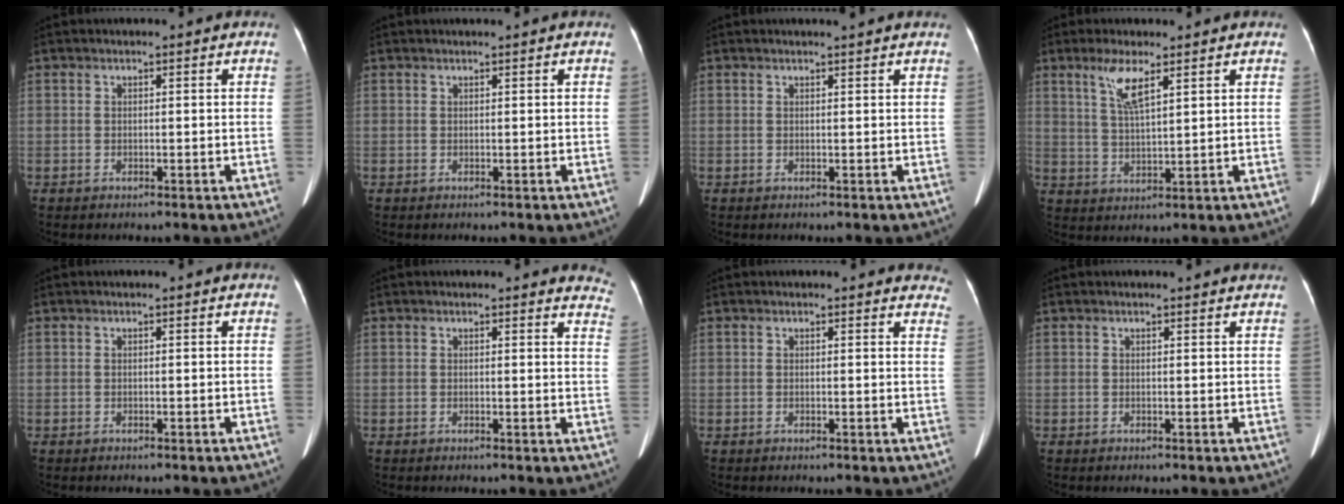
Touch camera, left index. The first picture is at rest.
{"total": 0.6, "force": [0.5, -0.1, 0.2], "torque": [-0.004, 0.007, 0.012]}
{"total": 1.7, "force": [1.6, -0.3, 0.6], "torque": [-0.012, 0.002, 0.020]}
{"total": 5.3, "force": [3.0, 0.4, 4.4], "torque": [-0.089, 0.000, 0.062]}
{"total": 0.0}
{"total": 5.9, "force": [5.7, 1.3, 0.5], "torque": [0.026, -0.028, 0.021]}
{"total": 6.2, "force": [5.8, 1.7, 1.0], "torque": [0.021, -0.016, 0.027]}
{"total": 2.1, "force": [2.0, 0.0, 0.3], "torque": [-0.008, 0.000, 0.015]}